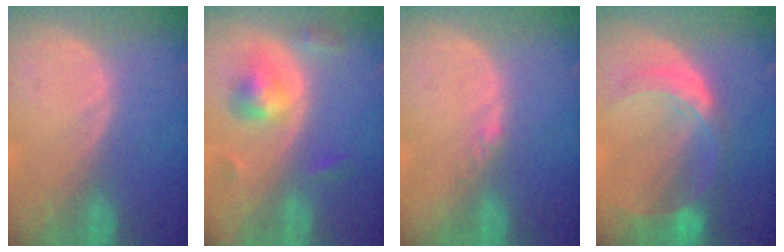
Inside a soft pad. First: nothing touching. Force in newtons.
{"total": 5.7, "press": 5.3, "slide": 1.9}
{"total": 1.4, "press": 1.1, "slide": 0.8}
{"total": 7.5, "press": 6.6, "slide": 3.7}